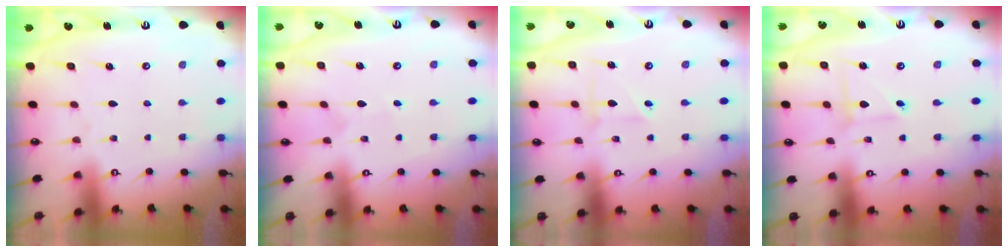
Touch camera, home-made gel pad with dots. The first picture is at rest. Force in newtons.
{"total": 1.5, "press": 1.4, "slide": 0.1}
{"total": 2.7, "press": 2.5, "slide": 1.0}
{"total": 2.4, "press": 2.4, "slide": 0.3}